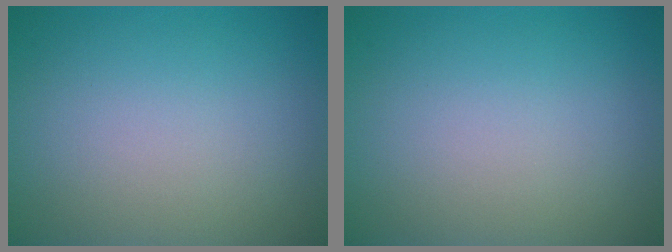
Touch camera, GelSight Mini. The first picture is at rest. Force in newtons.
{"total": 0.0}